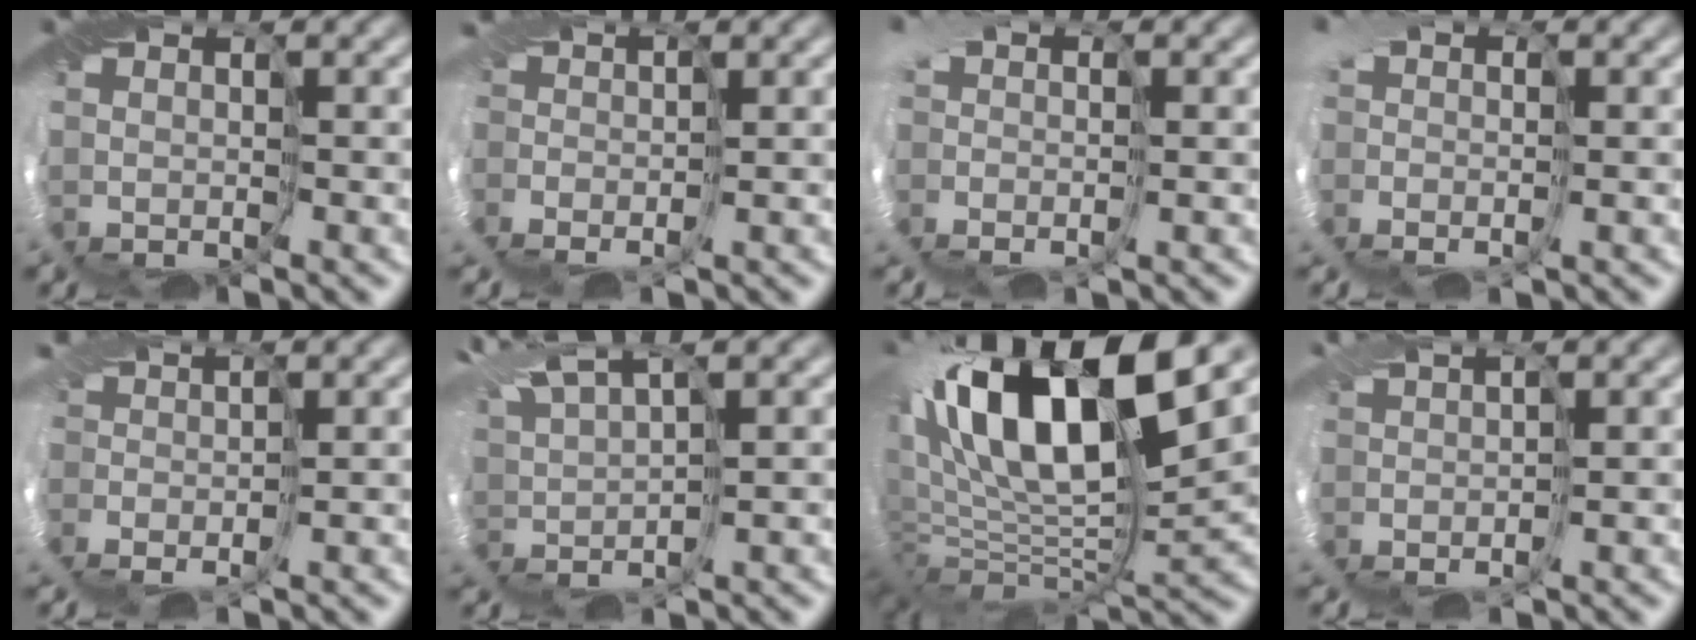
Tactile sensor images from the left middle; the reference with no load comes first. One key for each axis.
{"total": 2.5, "fx": -1.3, "fy": 1.5, "fz": 1.5, "tx": -0.031, "ty": 0.001, "tz": -0.030}
{"total": 2.3, "fx": -0.6, "fy": 1.5, "fz": 1.6, "tx": -0.024, "ty": 0.001, "tz": -0.018}
{"total": 2.6, "fx": -0.8, "fy": 1.8, "fz": 1.8, "tx": -0.024, "ty": 0.001, "tz": -0.018}
{"total": 2.5, "fx": -1.0, "fy": 1.5, "fz": 1.8, "tx": -0.037, "ty": 0.003, "tz": -0.026}
{"total": 4.9, "fx": 3.7, "fy": 0.8, "fz": 3.1, "tx": -0.089, "ty": 0.024, "tz": 0.064}
{"total": 14.9, "fx": 4.6, "fy": 6.1, "fz": 12.8, "tx": -0.232, "ty": 0.027, "tz": 0.069}
{"total": 0.7, "fx": 0.6, "fy": -0.1, "fz": 0.2, "tx": -0.004, "ty": 0.015, "tz": 0.011}